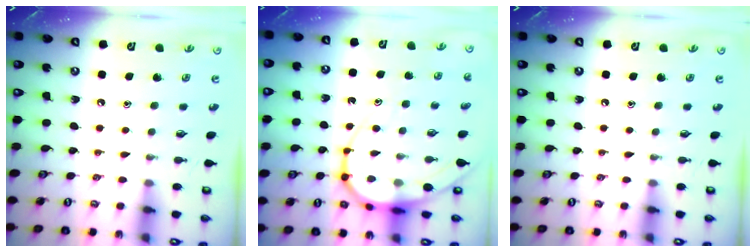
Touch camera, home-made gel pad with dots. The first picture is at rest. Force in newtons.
{"total": 11.8, "press": 11.7, "slide": 1.4}
{"total": 0.0}